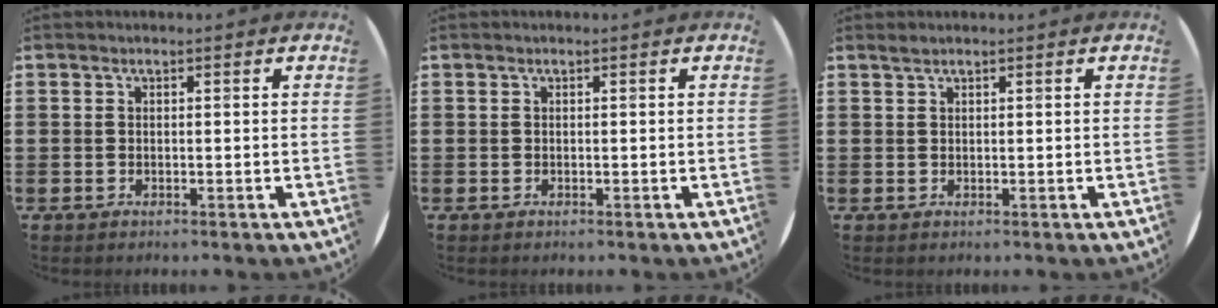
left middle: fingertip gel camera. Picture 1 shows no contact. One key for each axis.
{"total": 0.0}
{"total": 0.5, "fx": 0.5, "fy": 0.0, "fz": 0.1, "tx": -0.001, "ty": 0.000, "tz": 0.010}